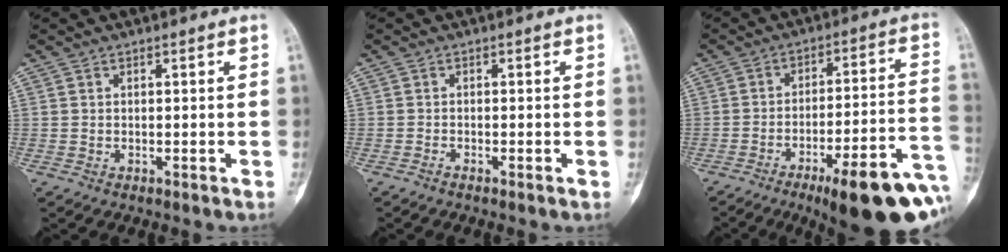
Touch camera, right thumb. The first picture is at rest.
{"total": 0.7, "force": [-0.5, 0.0, 0.5], "torque": [-0.011, 0.000, -0.013]}
{"total": 20.7, "force": [-10.4, 4.8, 17.2], "torque": [-0.180, 0.054, -0.143]}